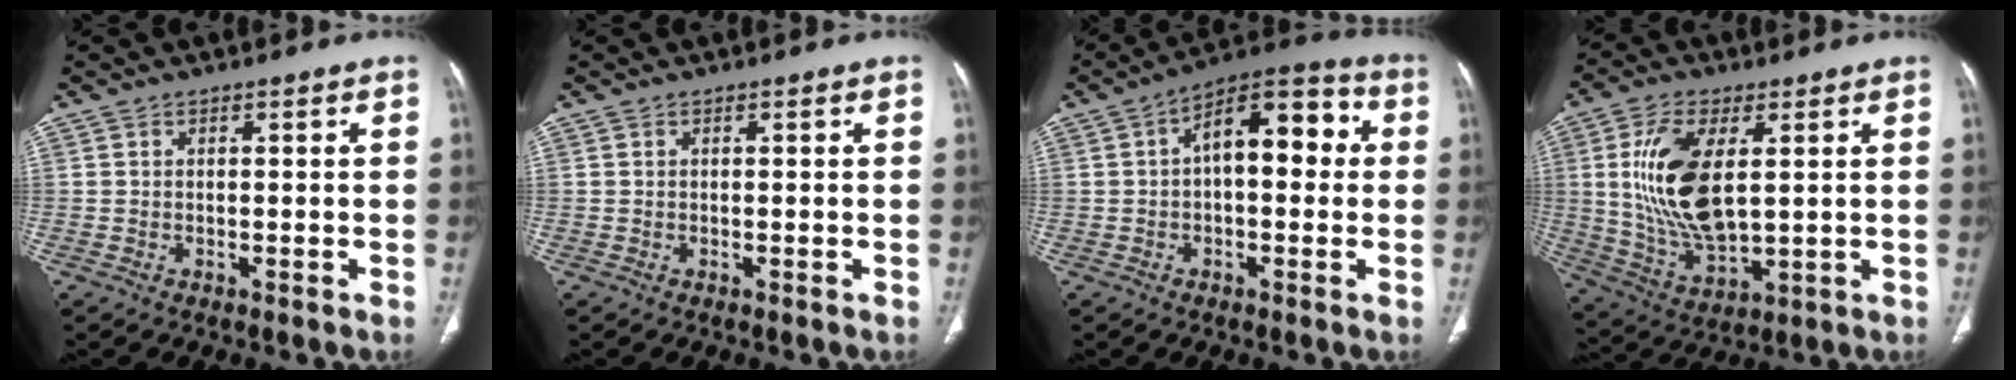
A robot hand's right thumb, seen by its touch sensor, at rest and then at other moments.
{"total": 0.0}
{"total": 13.3, "force": [1.7, 6.7, 11.3], "torque": [-0.140, 0.039, 0.017]}
{"total": 16.2, "force": [3.0, 7.9, 13.8], "torque": [-0.272, -0.019, 0.068]}